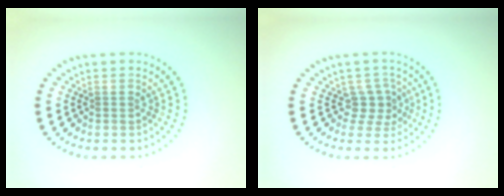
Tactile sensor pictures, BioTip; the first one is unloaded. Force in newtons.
{"total": 2.3, "press": 1.6, "slide": 1.6}